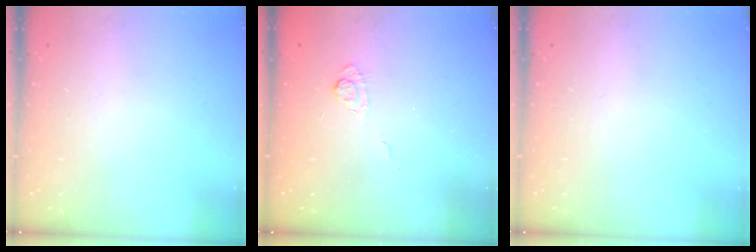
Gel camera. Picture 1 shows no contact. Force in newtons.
{"total": 2.9, "press": 2.4, "slide": 1.6}
{"total": 0.0}